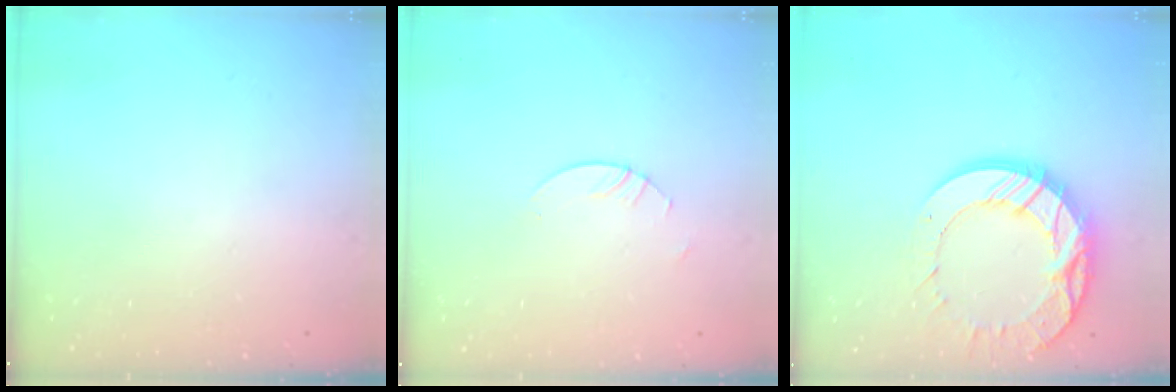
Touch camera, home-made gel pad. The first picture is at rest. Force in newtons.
{"total": 2.7, "press": 2.7, "slide": 0.2}
{"total": 17.7, "press": 17.6, "slide": 1.5}